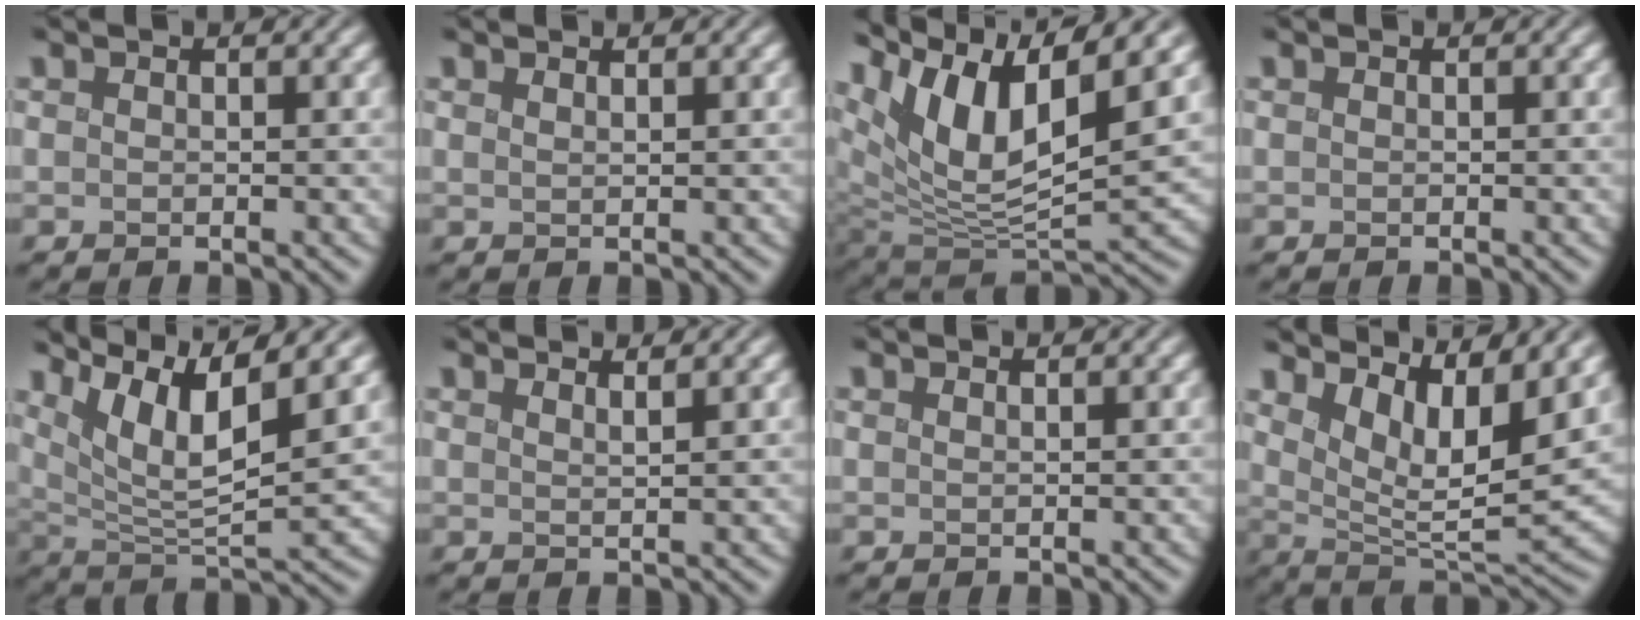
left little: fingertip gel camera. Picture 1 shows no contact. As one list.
[{"total": 0.6, "force": [0.4, 0.1, 0.4], "torque": [-0.004, -0.002, 0.007]}, {"total": 10.2, "force": [6.0, 3.8, 7.4], "torque": [-0.154, 0.006, 0.109]}, {"total": 0.0}, {"total": 9.0, "force": [5.5, 2.2, 6.8], "torque": [-0.145, 0.001, 0.106]}, {"total": 1.1, "force": [0.9, 0.2, 0.6], "torque": [-0.003, -0.003, 0.012]}, {"total": 0.0}, {"total": 7.8, "force": [4.3, 2.3, 6.2], "torque": [-0.123, -0.011, 0.080]}]